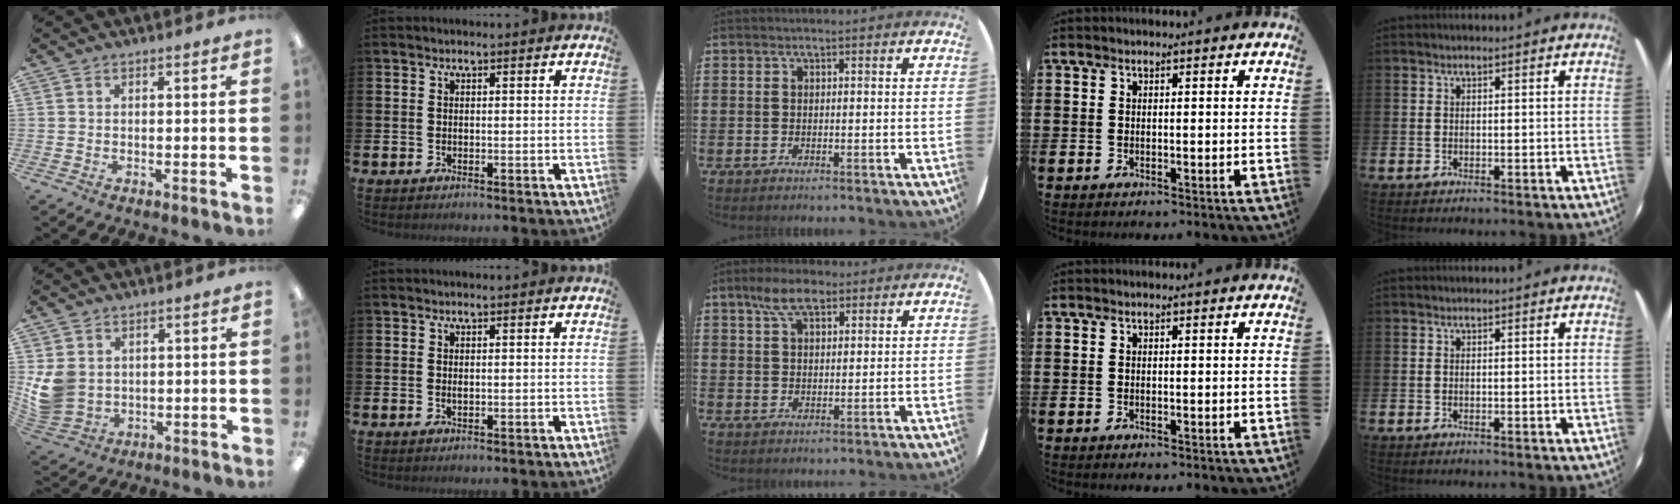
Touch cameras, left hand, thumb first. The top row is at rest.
{"thumb": {"total": 7.8, "force": [2.0, 6.6, 3.5], "torque": [-0.078, -0.003, 0.041]}, "index": {"total": 0.6, "force": [0.1, 0.2, 0.5], "torque": [-0.005, -0.001, 0.001]}, "middle": {"total": 5.6, "force": [3.7, 2.5, 3.3], "torque": [-0.057, 0.003, 0.064]}}